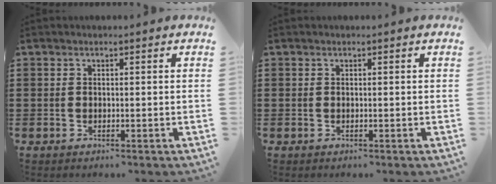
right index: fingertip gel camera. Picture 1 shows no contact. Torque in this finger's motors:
{"motor_torque": [0.00, 0.00, 0.00, -0.01]}